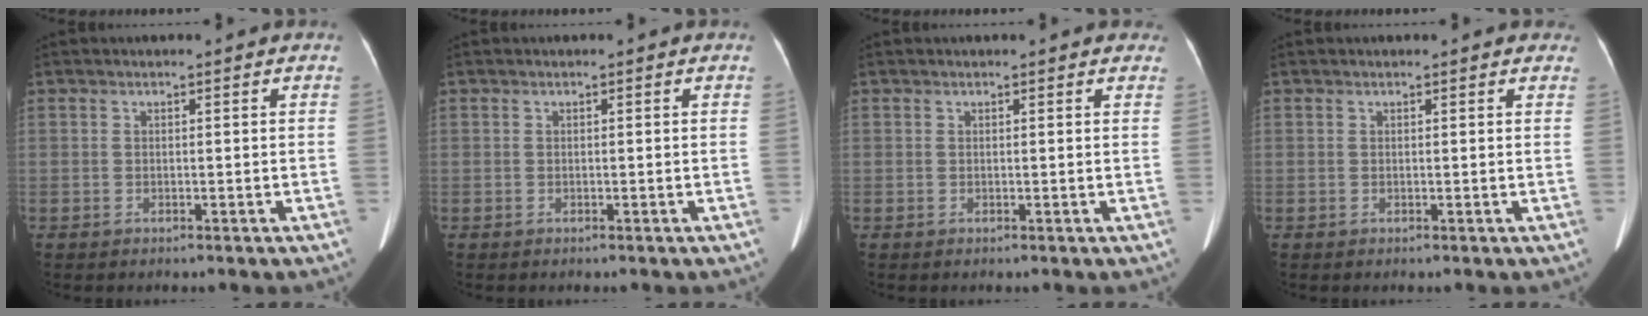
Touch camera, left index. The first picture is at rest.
{"total": 0.0}
{"total": 3.3, "force": [2.8, 1.2, 1.1], "torque": [-0.007, 0.012, 0.019]}
{"total": 3.6, "force": [3.1, 1.3, 1.2], "torque": [-0.009, 0.013, 0.023]}